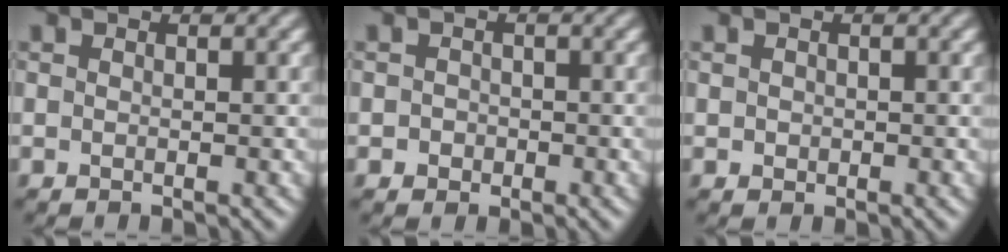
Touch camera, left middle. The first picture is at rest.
{"total": 1.1, "force": [-0.7, 0.8, 0.0], "torque": [0.010, 0.000, -0.012]}
{"total": 0.6, "force": [-0.1, 0.5, 0.2], "torque": [-0.002, -0.004, 0.001]}